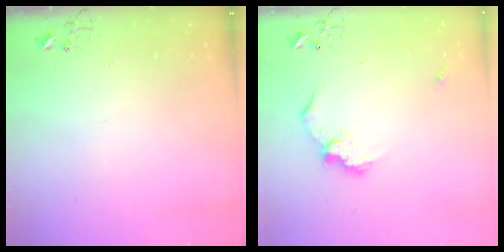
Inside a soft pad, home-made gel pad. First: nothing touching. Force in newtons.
{"total": 10.6, "press": 10.6, "slide": 0.9}